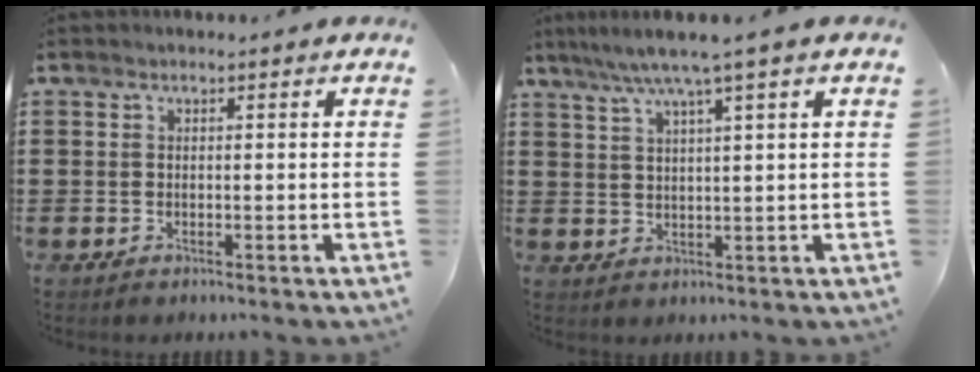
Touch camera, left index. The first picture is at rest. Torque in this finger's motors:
{"motor_torque": [1.17, -0.97, 0.57, 0.16]}